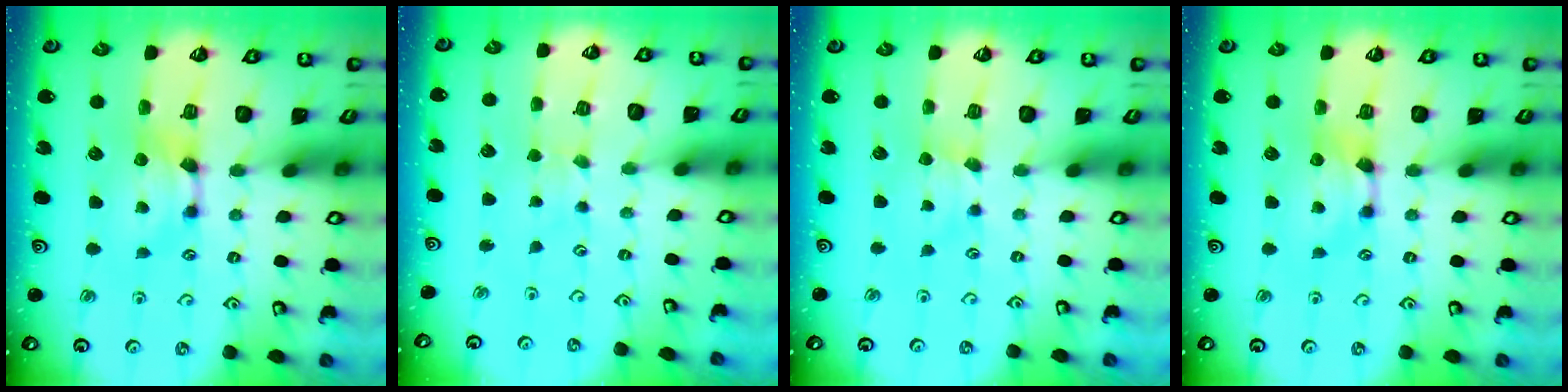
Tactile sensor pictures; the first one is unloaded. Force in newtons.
{"total": 2.4, "press": 2.4, "slide": 0.1}
{"total": 1.9, "press": 1.8, "slide": 0.6}
{"total": 0.0}